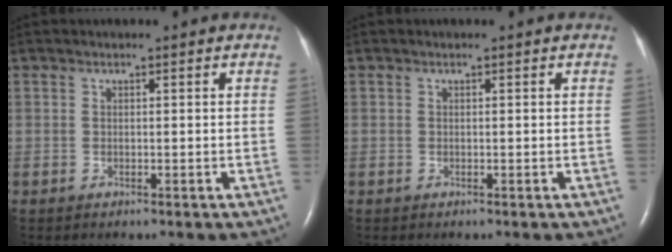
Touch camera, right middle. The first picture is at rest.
{"total": 0.0}